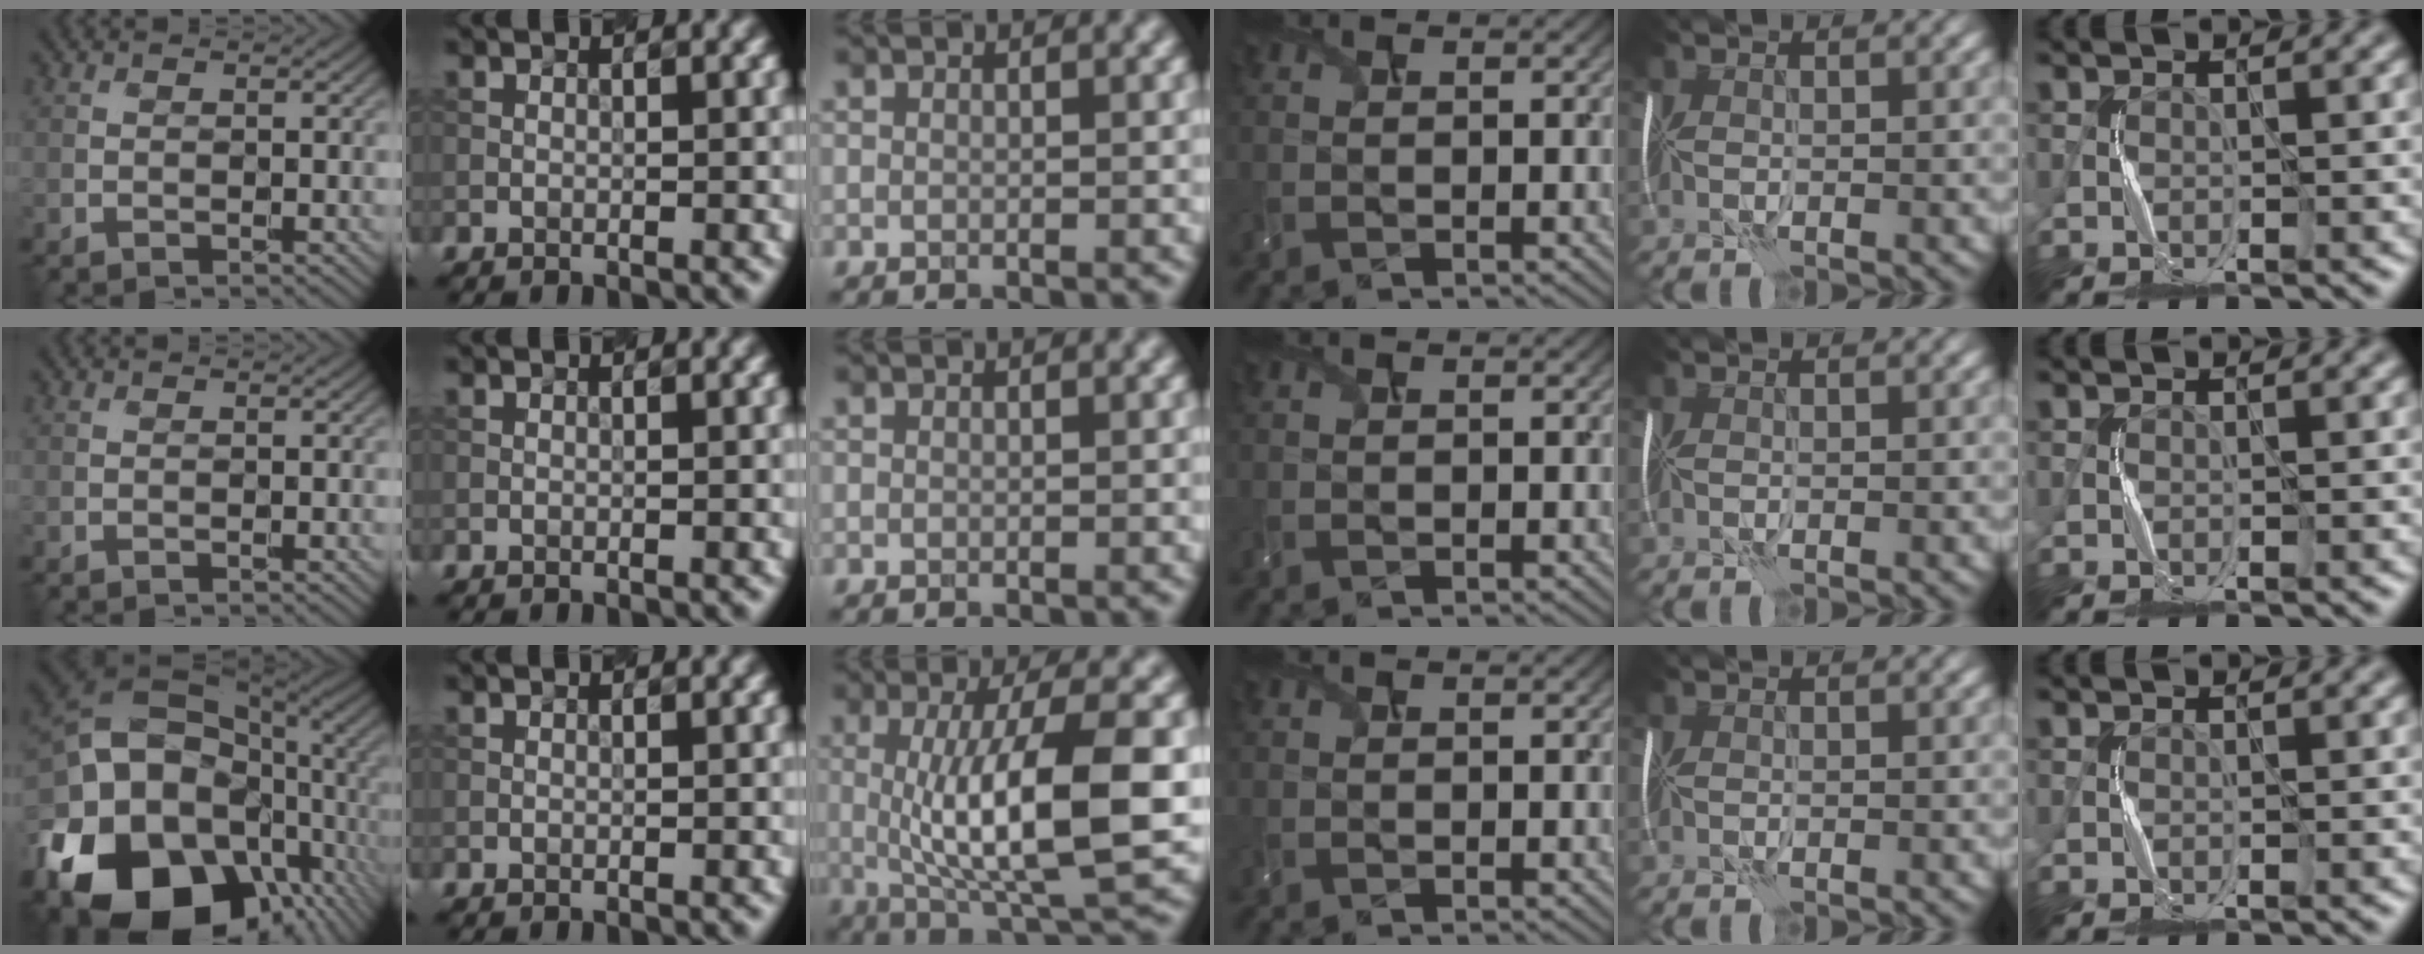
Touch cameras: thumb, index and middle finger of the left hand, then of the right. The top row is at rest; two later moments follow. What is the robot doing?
{"motion": "shake", "object": "handbell"}